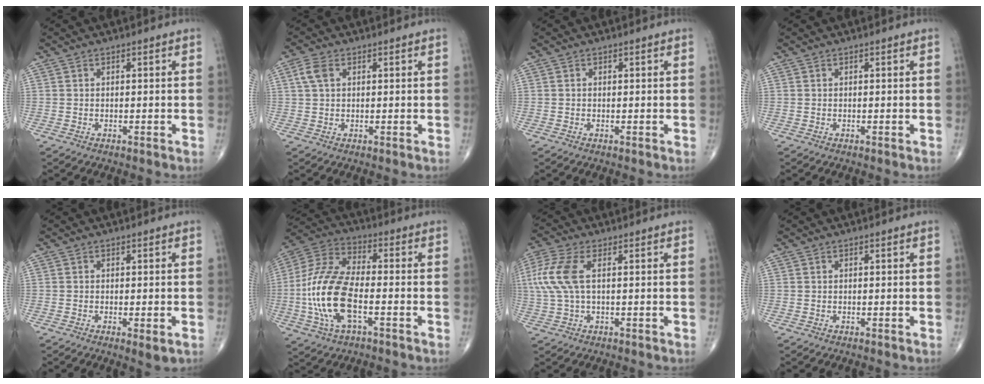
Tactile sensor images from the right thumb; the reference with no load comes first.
{"total": 3.4, "force": [1.1, 2.1, 2.4], "torque": [-0.059, 0.009, 0.023]}
{"total": 0.0}
{"total": 0.0}
{"total": 2.4, "force": [-0.8, 0.6, 2.2], "torque": [-0.035, -0.008, -0.012]}
{"total": 16.5, "force": [-3.7, 7.4, 14.2], "torque": [-0.305, 0.026, -0.071]}
{"total": 9.3, "force": [1.8, 4.1, 8.1], "torque": [-0.220, 0.019, 0.036]}
{"total": 0.0}